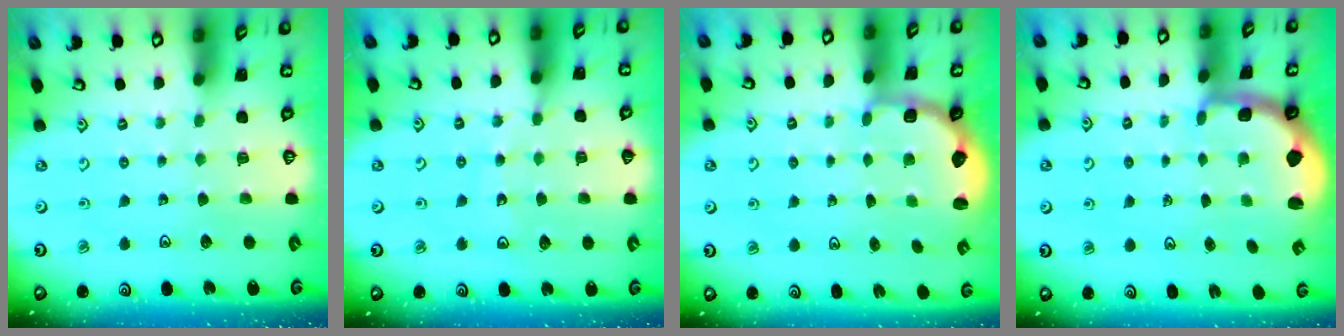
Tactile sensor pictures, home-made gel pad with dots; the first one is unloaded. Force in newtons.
{"total": 9.1, "press": 8.6, "slide": 3.1}
{"total": 2.8, "press": 2.1, "slide": 1.9}
{"total": 1.0, "press": 0.9, "slide": 0.2}